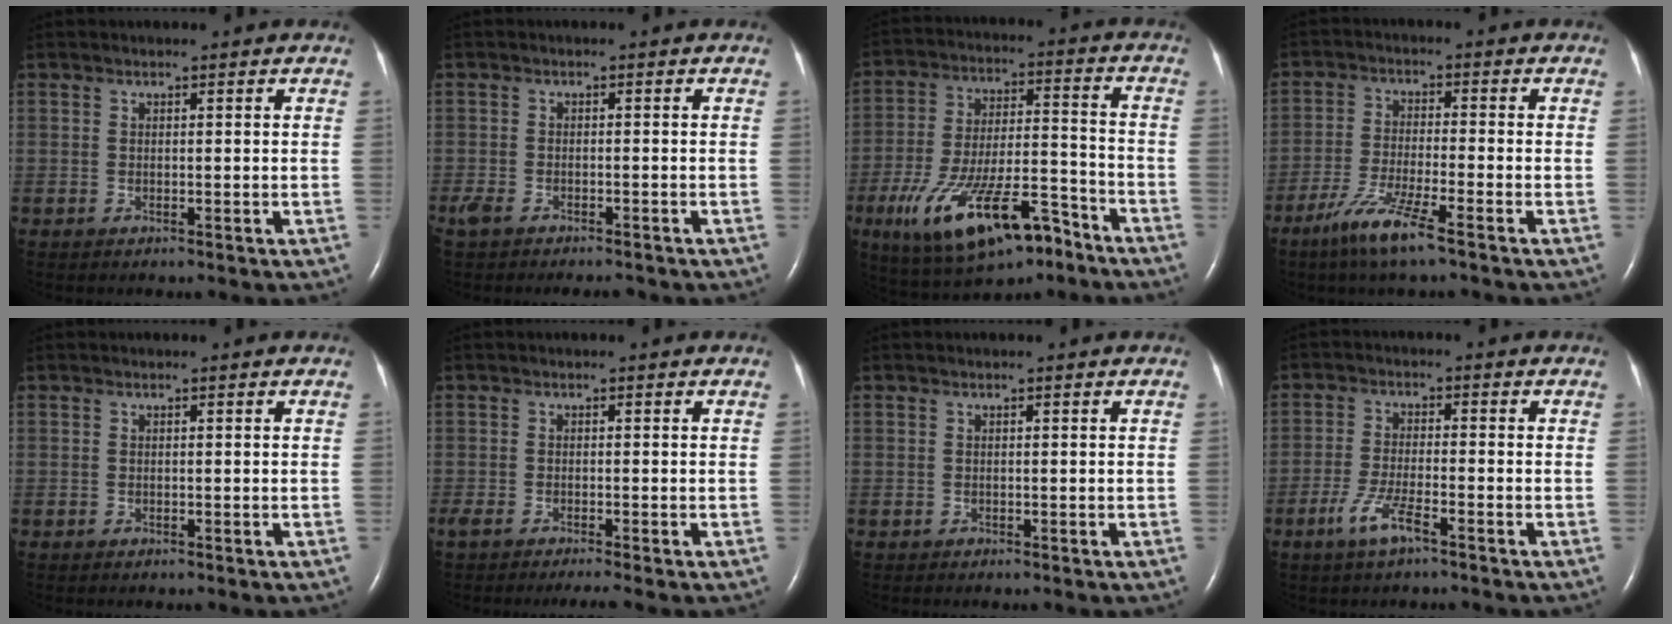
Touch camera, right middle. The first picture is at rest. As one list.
[{"total": 6.0, "force": [-4.8, 2.0, 3.0], "torque": [-0.054, -0.009, -0.073]}, {"total": 17.6, "force": [-10.3, 5.3, 13.3], "torque": [-0.242, -0.006, -0.168]}, {"total": 7.6, "force": [-5.1, -0.1, 5.7], "torque": [-0.123, -0.021, -0.099]}, {"total": 0.0}, {"total": 3.8, "force": [-3.1, 0.0, 2.3], "torque": [-0.043, -0.009, -0.054]}, {"total": 0.0}, {"total": 5.1, "force": [-3.1, 0.6, 4.0], "torque": [-0.088, -0.006, -0.062]}]